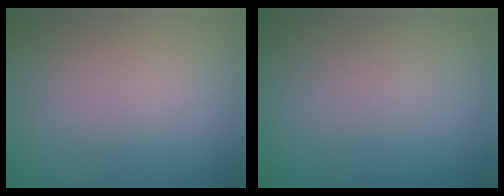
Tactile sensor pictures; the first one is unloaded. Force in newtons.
{"total": 0.0}